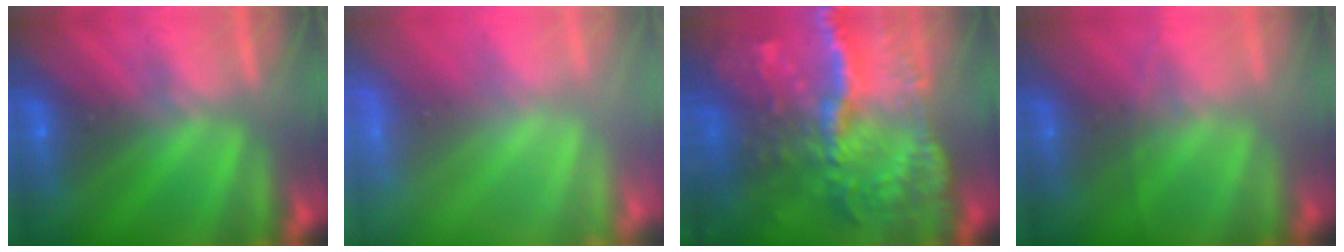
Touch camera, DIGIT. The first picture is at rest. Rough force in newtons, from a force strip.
{"total": 9.6}
{"total": 7.6}
{"total": 1.8}